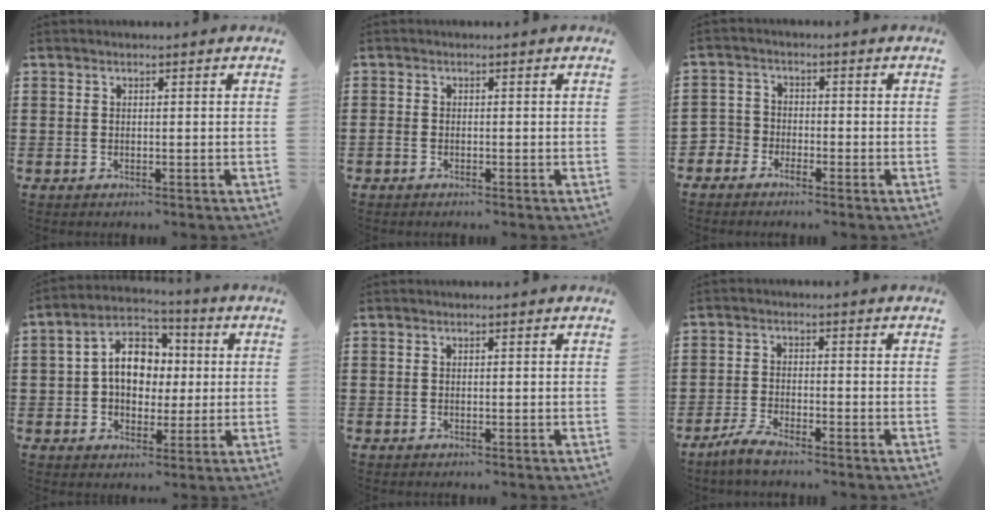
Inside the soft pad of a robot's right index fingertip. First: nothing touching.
{"total": 0.8, "force": [-0.7, 0.3, 0.3], "torque": [-0.006, -0.001, -0.014]}
{"total": 2.9, "force": [-2.6, 1.4, -0.2], "torque": [-0.017, 0.000, -0.061]}
{"total": 9.3, "force": [0.5, 6.6, 6.5], "torque": [-0.122, 0.013, 0.004]}
{"total": 0.0}
{"total": 3.4, "force": [-3.0, 0.6, 1.4], "torque": [-0.040, 0.003, -0.063]}